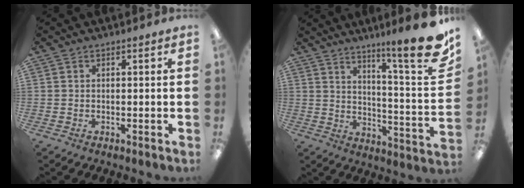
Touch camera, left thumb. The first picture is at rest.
{"total": 16.4, "force": [11.3, 1.6, 11.8], "torque": [-0.169, -0.089, 0.174]}